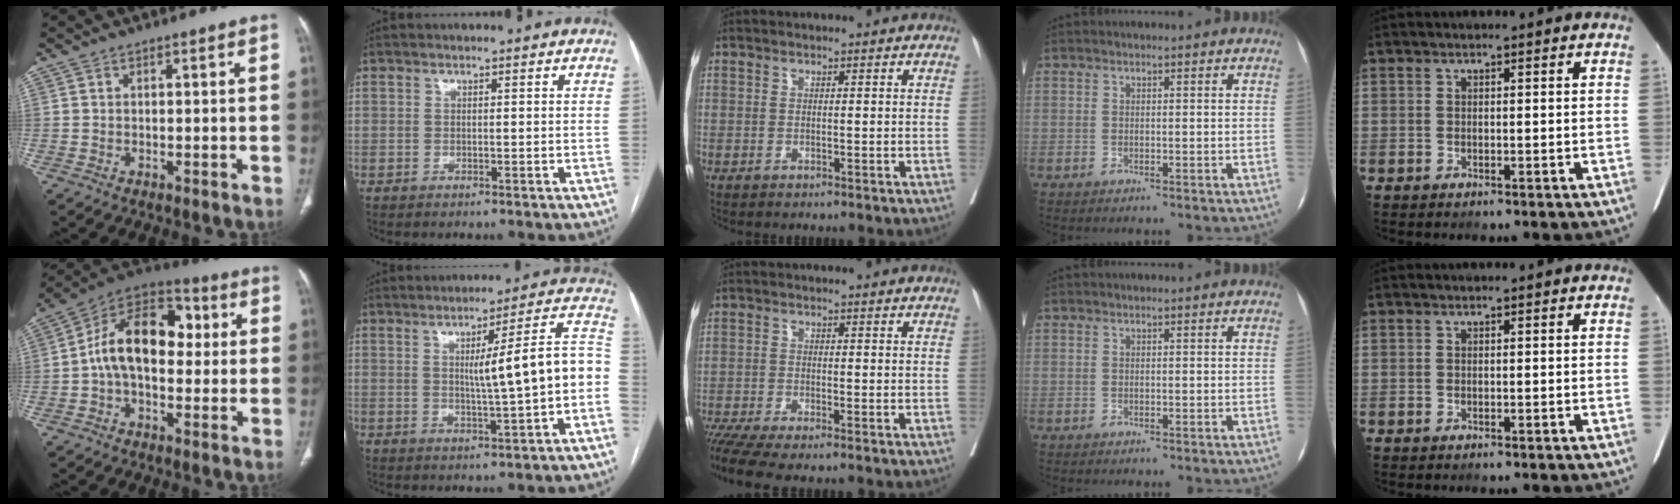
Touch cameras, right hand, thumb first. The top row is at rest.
{"thumb": {"total": 16.6, "force": [1.1, 10.5, 12.8], "torque": [-0.186, 0.042, 0.007]}, "index": {"total": 11.2, "force": [-0.7, 0.0, 11.1], "torque": [-0.147, 0.023, -0.011]}, "middle": {"total": 6.3, "force": [-5.2, 0.2, 3.5], "torque": [-0.059, -0.015, -0.091]}}